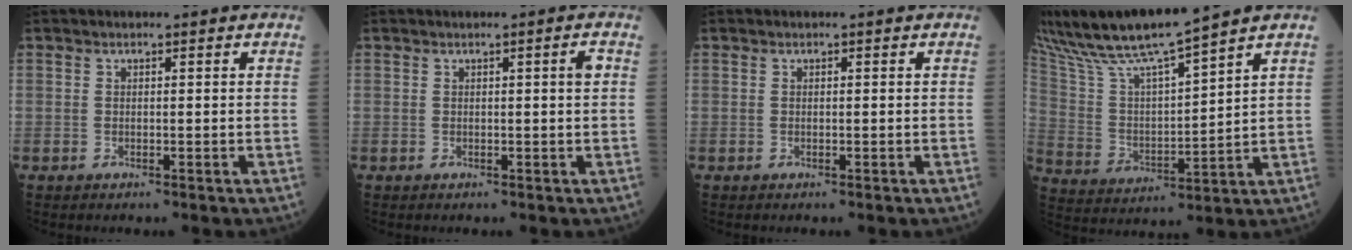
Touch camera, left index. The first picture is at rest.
{"total": 1.1, "force": [0.2, -0.1, 1.1], "torque": [-0.014, 0.002, 0.001]}
{"total": 0.0}
{"total": 13.9, "force": [12.1, -0.6, 6.8], "torque": [-0.141, 0.002, 0.234]}